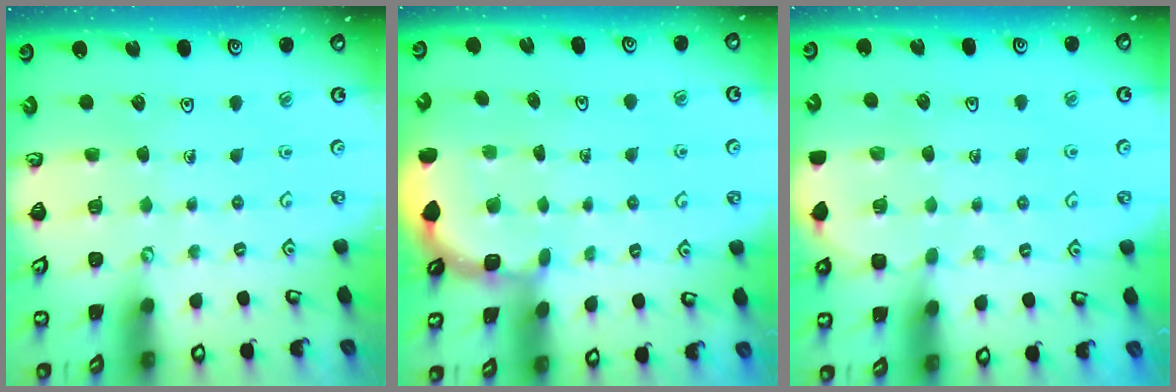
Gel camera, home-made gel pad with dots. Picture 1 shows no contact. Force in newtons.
{"total": 1.9, "press": 1.9, "slide": 0.3}
{"total": 4.4, "press": 3.9, "slide": 1.9}